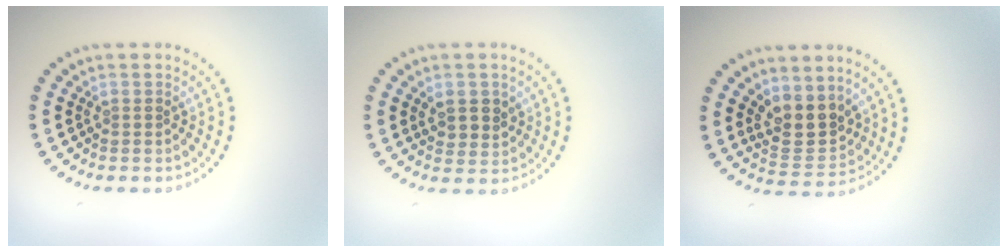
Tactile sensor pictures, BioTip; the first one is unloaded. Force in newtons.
{"total": 2.4, "press": 2.2, "slide": 0.8}
{"total": 3.8, "press": 3.5, "slide": 1.6}